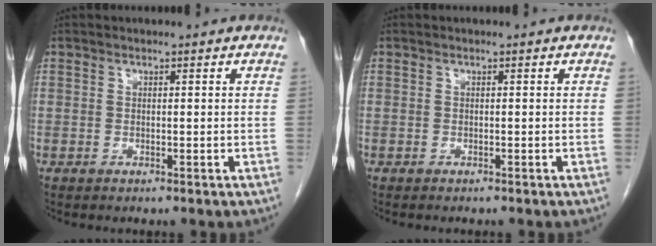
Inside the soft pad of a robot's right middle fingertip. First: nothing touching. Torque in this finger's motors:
{"motor_torque": [-0.36, -0.07, -0.06, -0.01]}